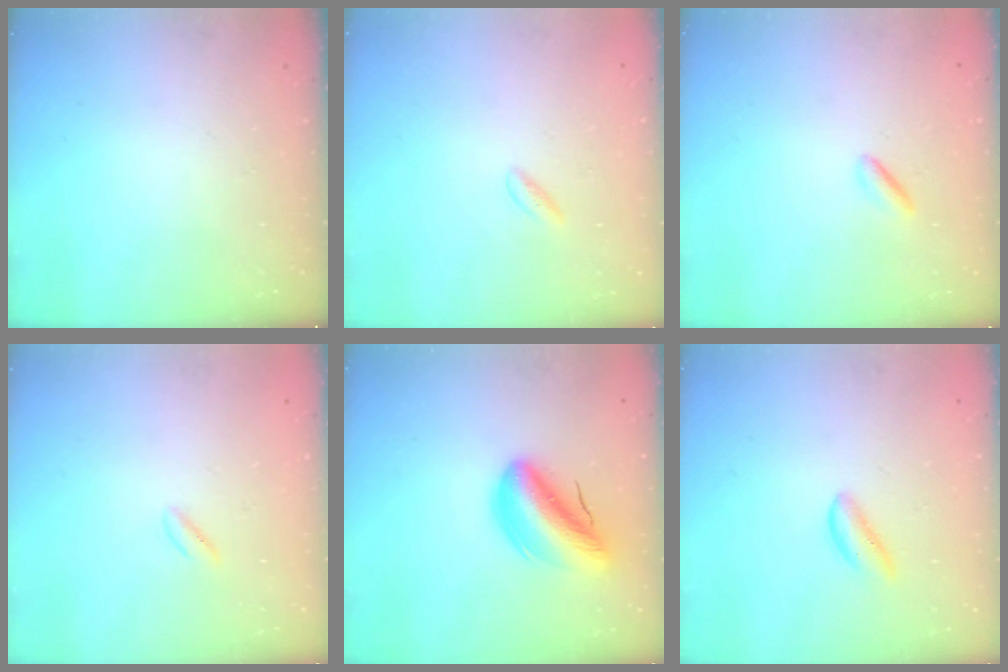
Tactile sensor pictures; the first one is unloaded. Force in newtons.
{"total": 1.5, "press": 1.2, "slide": 0.9}
{"total": 1.9, "press": 1.7, "slide": 0.7}
{"total": 0.8, "press": 0.4, "slide": 0.7}
{"total": 10.9, "press": 10.5, "slide": 2.9}
{"total": 1.6, "press": 1.5, "slide": 0.3}